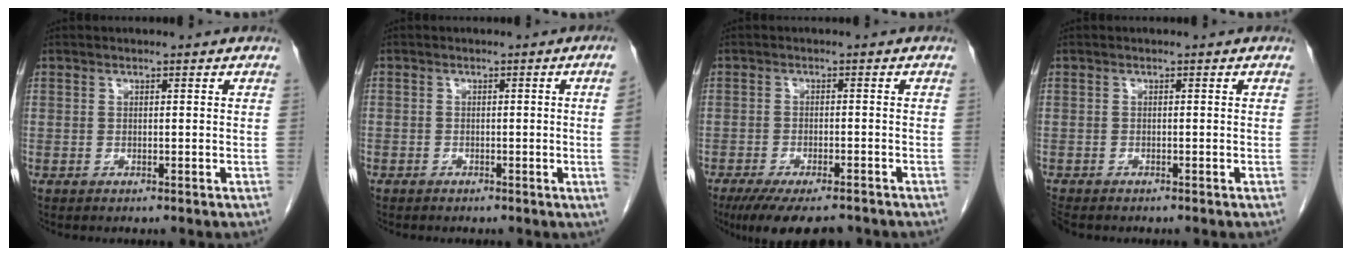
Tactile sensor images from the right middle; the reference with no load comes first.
{"total": 2.4, "force": [-0.4, -0.8, 2.3], "torque": [-0.024, -0.001, -0.006]}
{"total": 10.9, "force": [-8.9, 2.7, 5.7], "torque": [-0.083, -0.014, -0.131]}
{"total": 2.2, "force": [-2.0, 0.7, 0.7], "torque": [-0.018, -0.007, -0.033]}